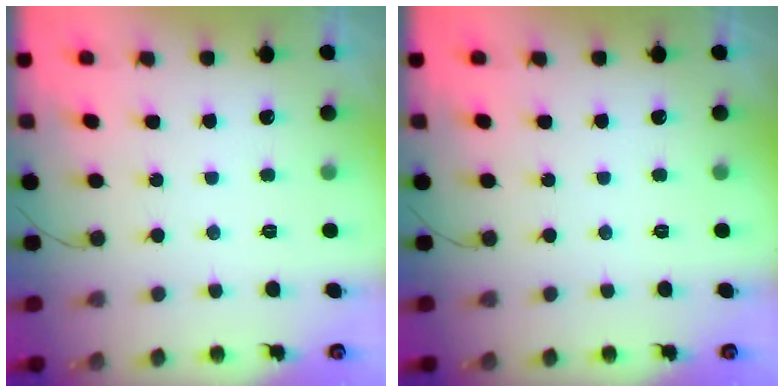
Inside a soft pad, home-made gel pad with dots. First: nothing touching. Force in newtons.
{"total": 0.0}